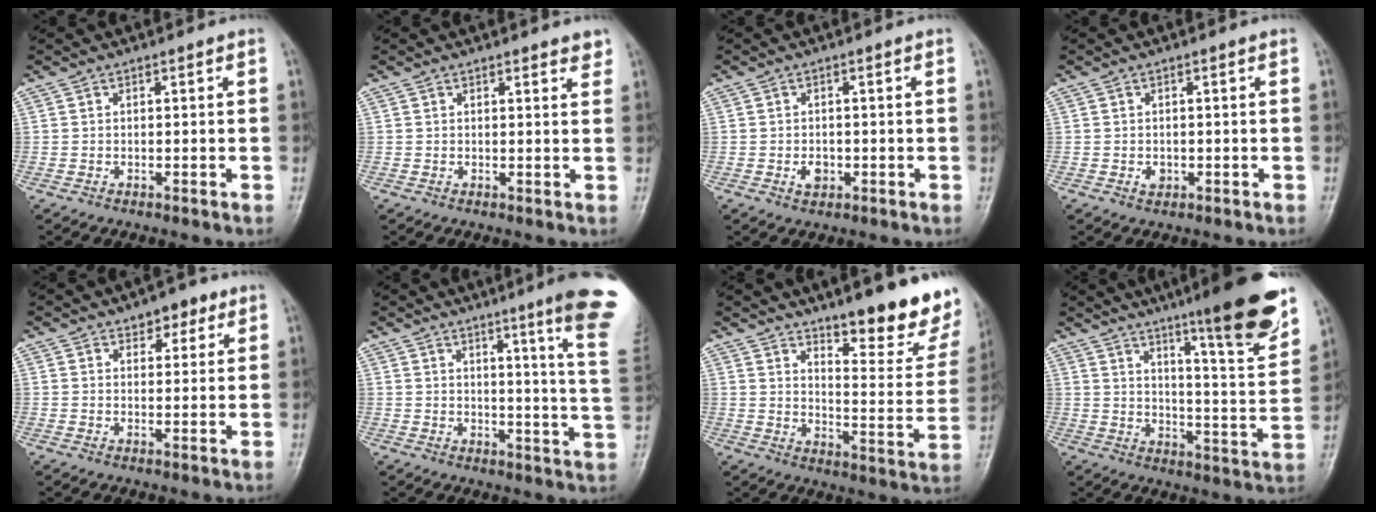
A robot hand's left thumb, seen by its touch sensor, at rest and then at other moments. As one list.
[{"total": 2.4, "force": [2.0, 0.6, 1.1], "torque": [-0.002, -0.008, 0.020]}, {"total": 2.2, "force": [-0.5, 1.6, 1.4], "torque": [-0.018, 0.001, -0.005]}, {"total": 1.3, "force": [-0.2, 1.0, 0.8], "torque": [-0.009, 0.000, 0.000]}, {"total": 4.7, "force": [2.9, 2.7, 2.6], "torque": [-0.009, -0.012, 0.039]}, {"total": 15.9, "force": [10.1, -0.4, 12.3], "torque": [-0.140, -0.075, 0.110]}, {"total": 17.6, "force": [12.3, 4.4, 11.8], "torque": [-0.114, -0.100, 0.175]}, {"total": 18.5, "force": [12.3, 1.9, 13.7], "torque": [-0.172, -0.071, 0.182]}]